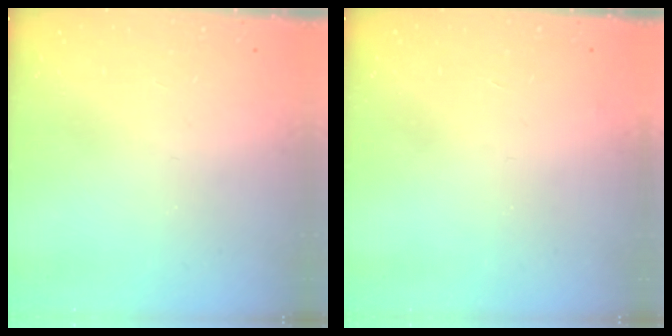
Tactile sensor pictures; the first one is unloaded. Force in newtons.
{"total": 3.6, "press": 3.6, "slide": 0.1}